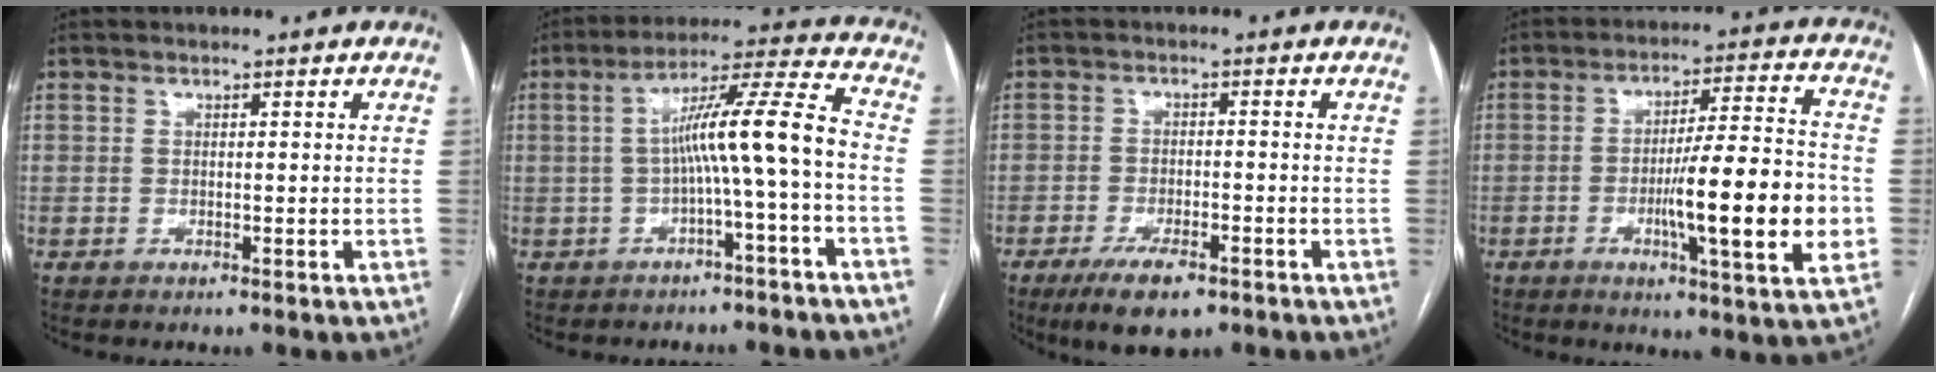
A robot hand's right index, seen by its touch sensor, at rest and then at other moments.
{"total": 10.3, "force": [-1.6, -0.9, 10.1], "torque": [-0.166, 0.031, -0.024]}
{"total": 7.1, "force": [-4.6, 2.3, 4.9], "torque": [-0.087, -0.010, -0.072]}
{"total": 15.6, "force": [-3.4, 0.6, 15.2], "torque": [-0.236, -0.007, -0.054]}